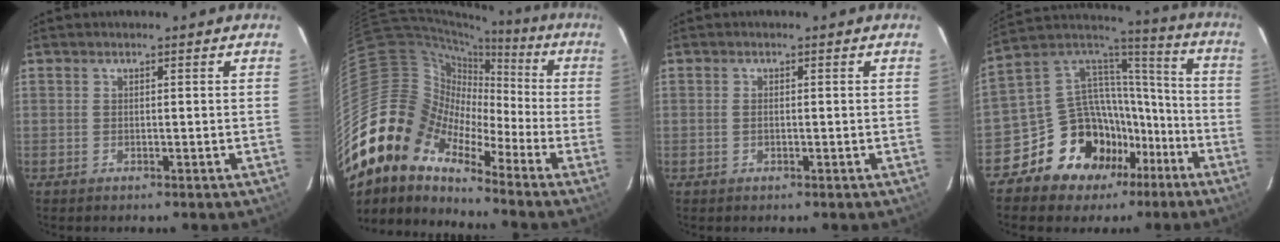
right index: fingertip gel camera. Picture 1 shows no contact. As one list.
[{"total": 13.6, "force": [-9.1, 8.5, 5.4], "torque": [-0.095, 0.019, -0.201]}, {"total": 0.8, "force": [-0.1, 0.4, 0.7], "torque": [-0.015, 0.001, -0.003]}, {"total": 18.5, "force": [-10.9, 13.3, 6.6], "torque": [-0.146, 0.067, -0.166]}]